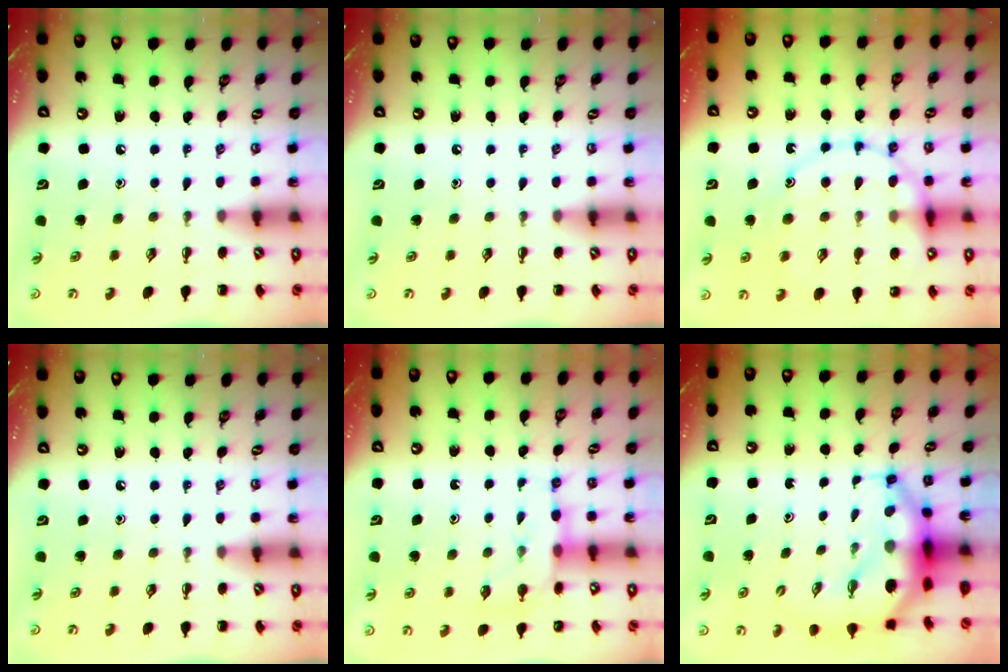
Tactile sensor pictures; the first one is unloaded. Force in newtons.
{"total": 0.0}
{"total": 15.7, "press": 15.6, "slide": 1.9}
{"total": 0.0}
{"total": 8.3, "press": 8.3, "slide": 1.0}
{"total": 8.2, "press": 7.9, "slide": 2.0}